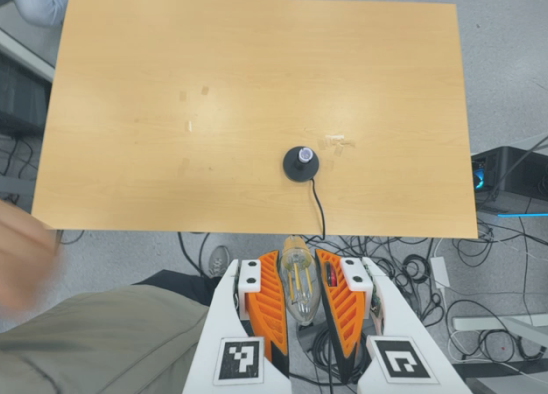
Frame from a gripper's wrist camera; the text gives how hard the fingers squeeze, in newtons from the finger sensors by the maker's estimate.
{"total": 21.6, "left": 24.1, "right": 19.1}